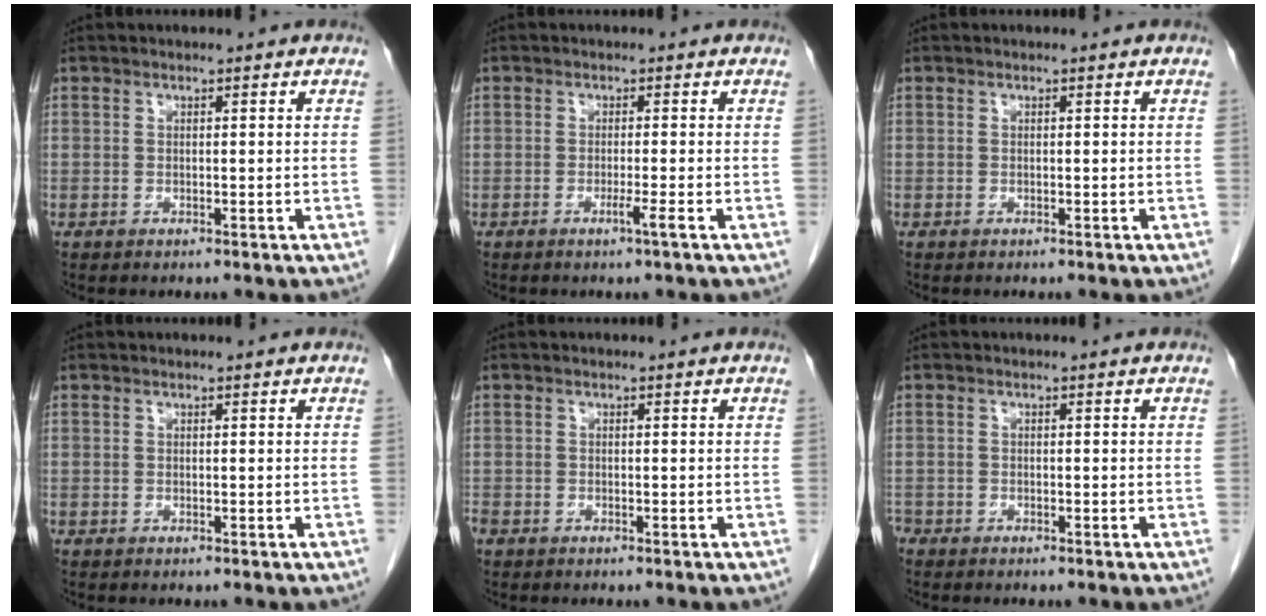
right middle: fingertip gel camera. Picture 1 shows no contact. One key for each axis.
{"total": 1.8, "fx": -0.9, "fy": -0.6, "fz": 1.5, "tx": -0.026, "ty": -0.004, "tz": -0.018}
{"total": 0.0}
{"total": 0.0}
{"total": 2.0, "fx": -1.4, "fy": 1.3, "fz": 0.7, "tx": -0.023, "ty": -0.001, "tz": -0.026}
{"total": 1.8, "fx": -1.5, "fy": 1.0, "fz": 0.3, "tx": -0.009, "ty": 0.001, "tz": -0.027}